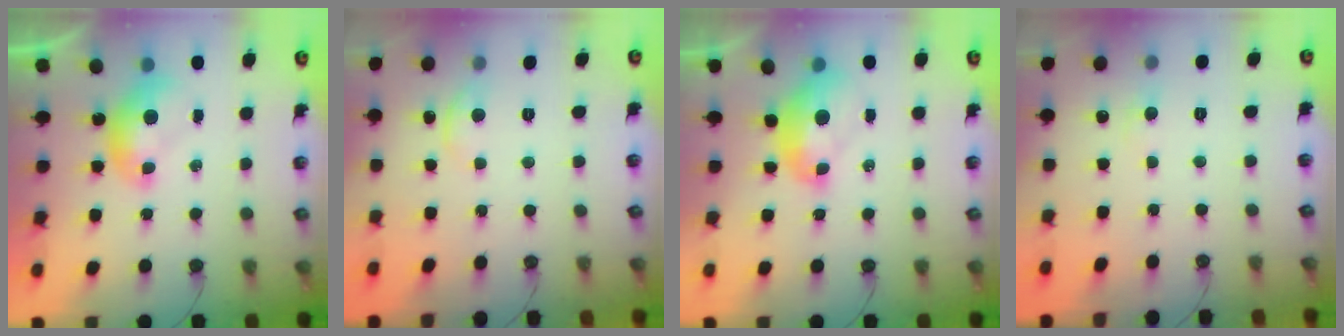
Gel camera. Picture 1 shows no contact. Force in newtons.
{"total": 0.0}
{"total": 2.7, "press": 2.6, "slide": 0.8}
{"total": 0.6, "press": 0.4, "slide": 0.5}